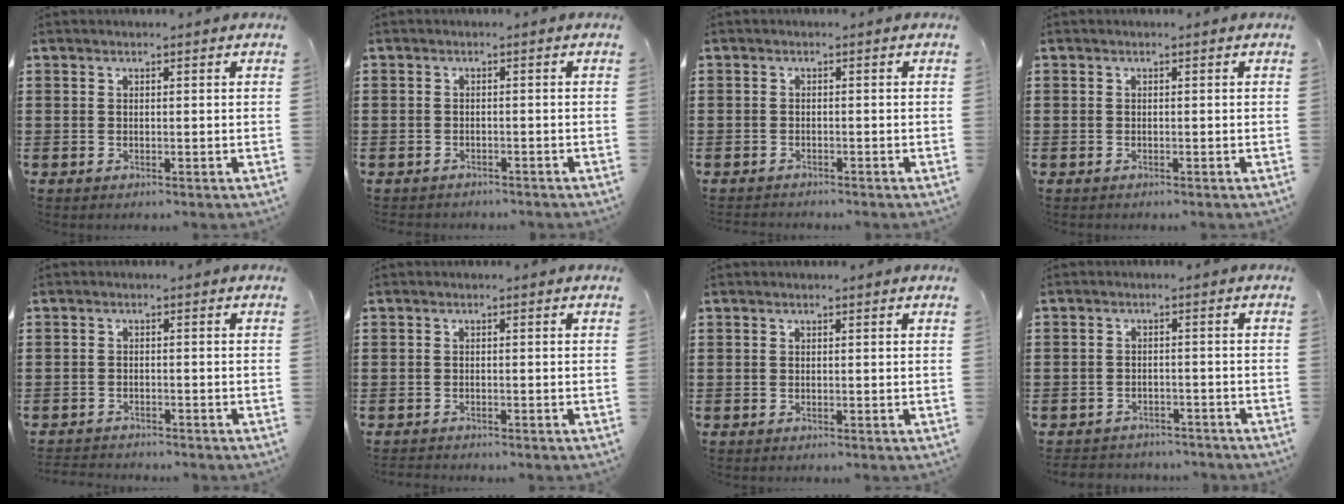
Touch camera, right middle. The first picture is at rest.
{"total": 1.5, "force": [-1.4, 0.5, -0.2], "torque": [0.000, 0.002, -0.033]}
{"total": 1.1, "force": [-1.0, 0.2, -0.1], "torque": [0.000, 0.002, -0.024]}
{"total": 0.5, "force": [-0.4, 0.3, 0.0], "torque": [0.000, 0.003, -0.009]}
{"total": 1.7, "force": [-1.7, 0.2, -0.2], "torque": [-0.002, 0.001, -0.039]}
{"total": 0.9, "force": [-0.9, 0.2, -0.1], "torque": [0.000, 0.002, -0.020]}
{"total": 0.0}
{"total": 2.6, "force": [-2.5, 0.6, -0.4], "torque": [-0.001, 0.000, -0.057]}